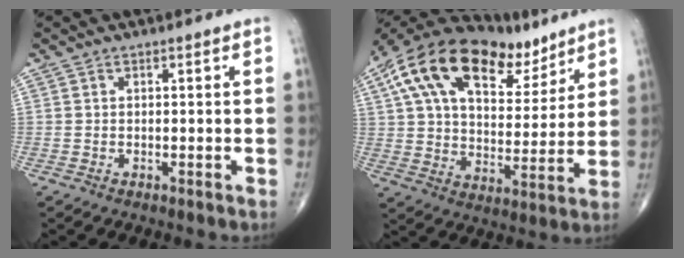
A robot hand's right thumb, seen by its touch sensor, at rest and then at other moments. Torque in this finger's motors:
{"motor_torque": [0.12, 3.79, 1.61, 1.16, 0.34]}